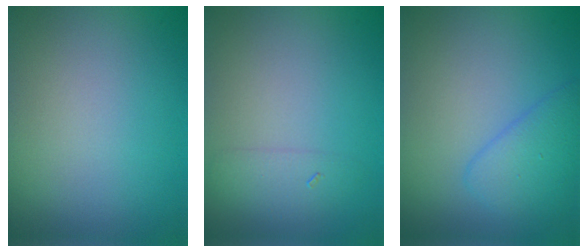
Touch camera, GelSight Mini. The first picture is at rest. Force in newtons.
{"total": 1.6, "press": 1.6, "slide": 0.1}
{"total": 2.9, "press": 2.9, "slide": 0.3}